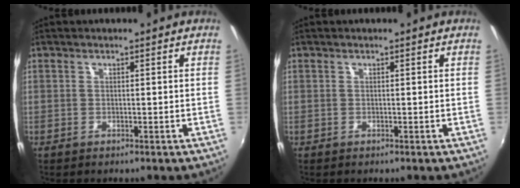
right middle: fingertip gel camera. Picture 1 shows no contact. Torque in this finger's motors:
{"motor_torque": [0.19, -0.29, -0.01, -0.01]}